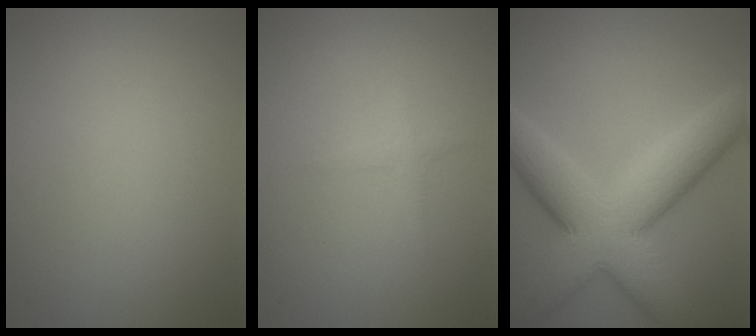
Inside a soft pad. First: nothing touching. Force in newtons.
{"total": 0.8, "press": 0.8, "slide": 0.1}
{"total": 10.3, "press": 10.3, "slide": 0.1}